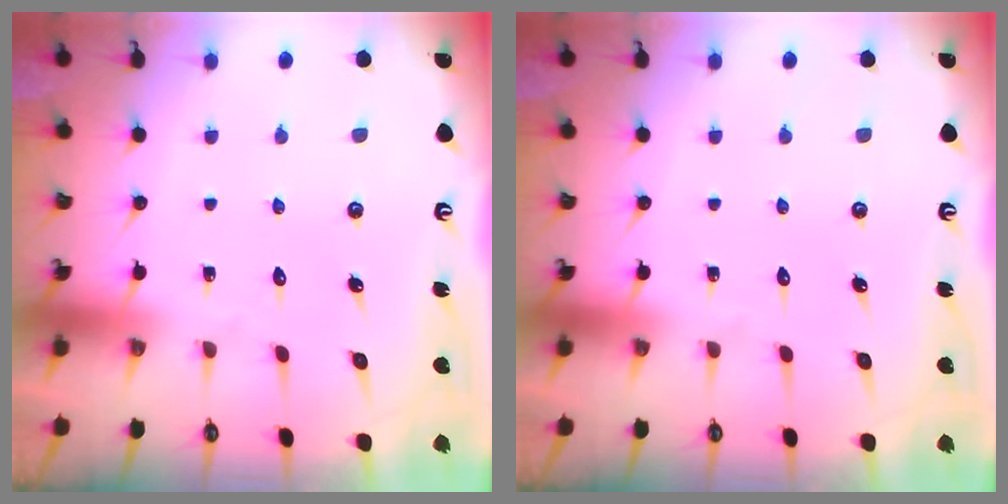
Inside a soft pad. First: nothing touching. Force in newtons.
{"total": 0.0}